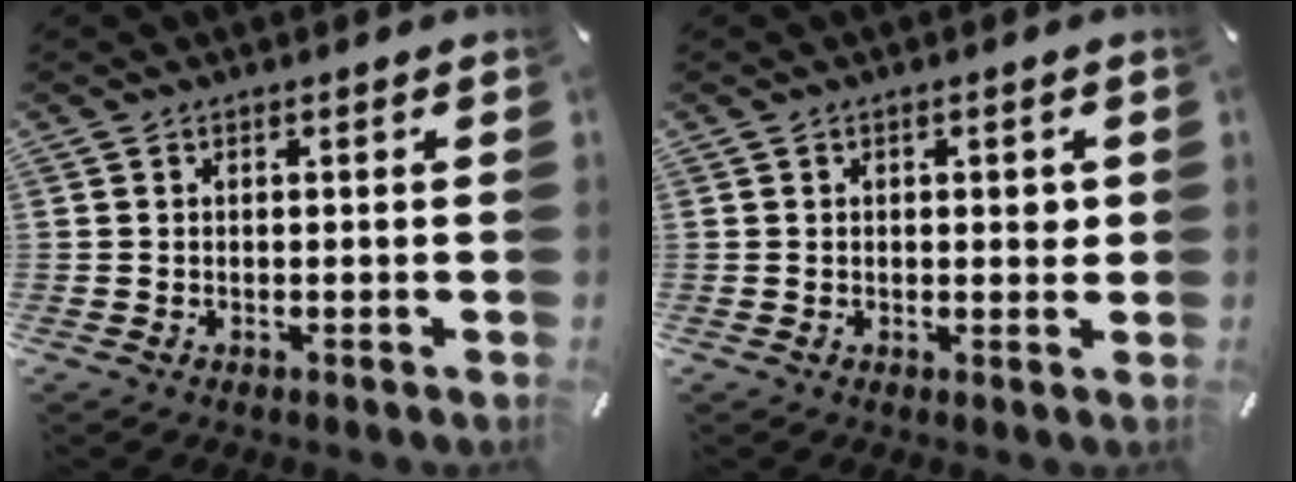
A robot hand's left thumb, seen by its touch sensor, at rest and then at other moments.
{"total": 1.8, "force": [0.6, 1.0, 1.4], "torque": [-0.011, -0.003, 0.006]}